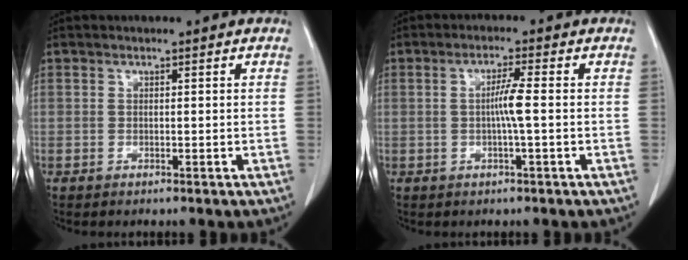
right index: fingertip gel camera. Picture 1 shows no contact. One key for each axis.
{"total": 3.5, "fx": -0.3, "fy": -0.4, "fz": 3.5, "tx": -0.065, "ty": 0.000, "tz": -0.005}